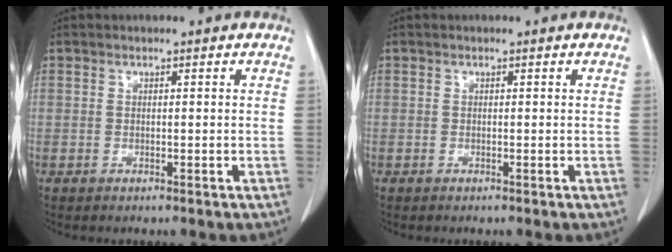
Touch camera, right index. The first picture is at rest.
{"total": 0.0}